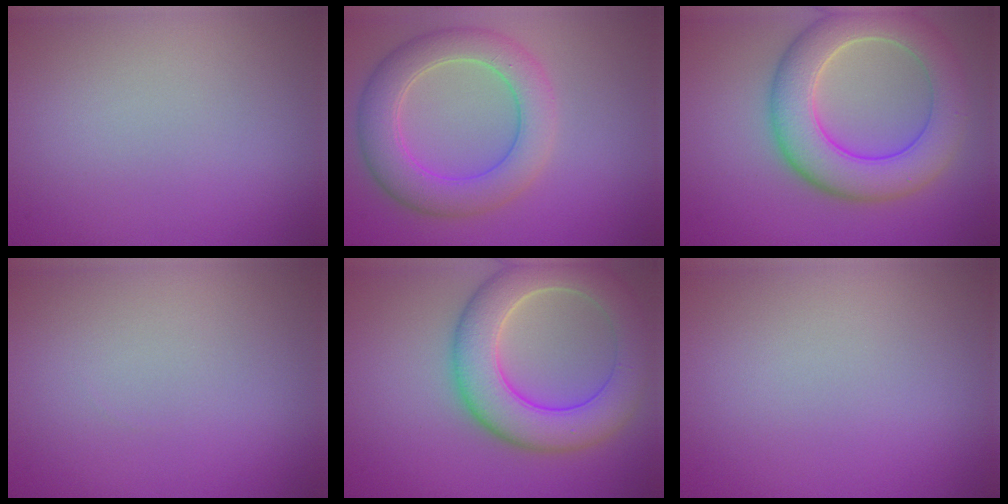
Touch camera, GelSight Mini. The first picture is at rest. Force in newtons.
{"total": 5.9, "press": 5.9, "slide": 0.2}
{"total": 8.1, "press": 8.1, "slide": 0.7}
{"total": 0.0}
{"total": 8.1, "press": 8.1, "slide": 0.5}
{"total": 0.0}